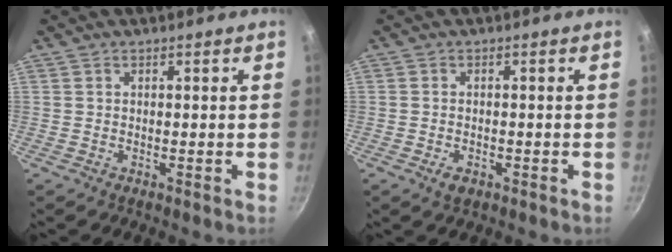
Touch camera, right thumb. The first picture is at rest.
{"total": 2.2, "force": [-1.1, 1.4, 1.3], "torque": [-0.024, 0.005, -0.017]}